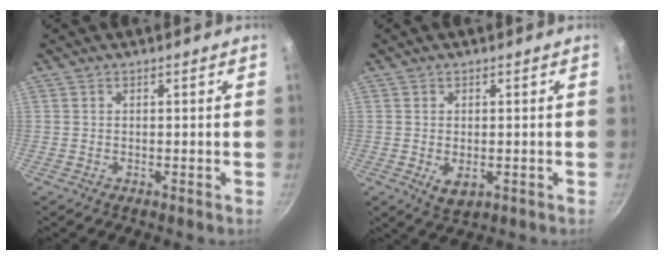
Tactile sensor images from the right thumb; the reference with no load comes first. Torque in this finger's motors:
{"motor_torque": [-0.61, -0.04, 0.18, 0.51, 0.10]}